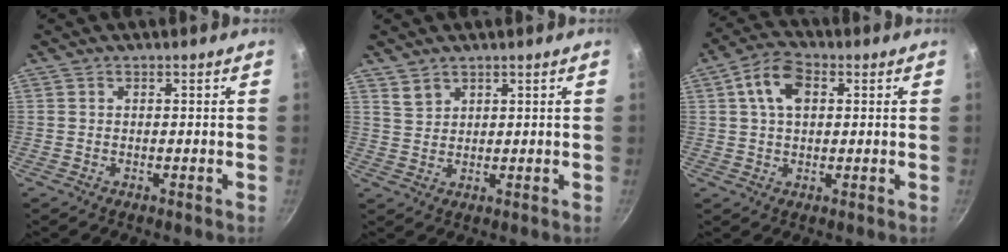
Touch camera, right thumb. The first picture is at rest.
{"total": 2.8, "force": [2.1, 1.6, 0.8], "torque": [-0.004, -0.003, 0.046]}
{"total": 7.9, "force": [2.1, 5.0, 5.8], "torque": [-0.090, 0.013, 0.029]}